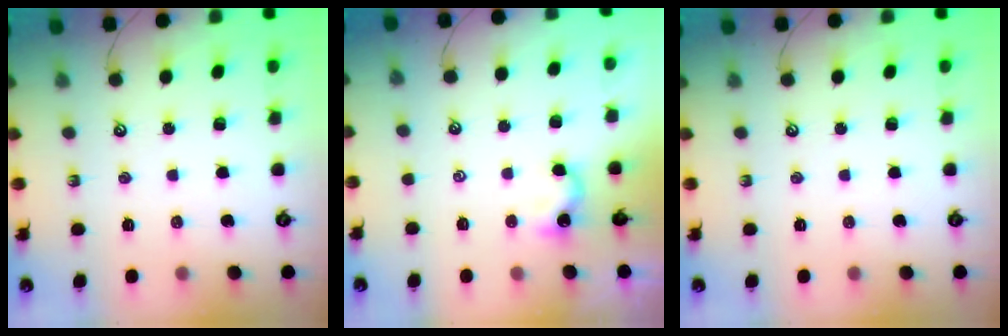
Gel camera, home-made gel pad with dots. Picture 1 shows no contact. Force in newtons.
{"total": 3.0, "press": 3.0, "slide": 0.3}
{"total": 0.0}